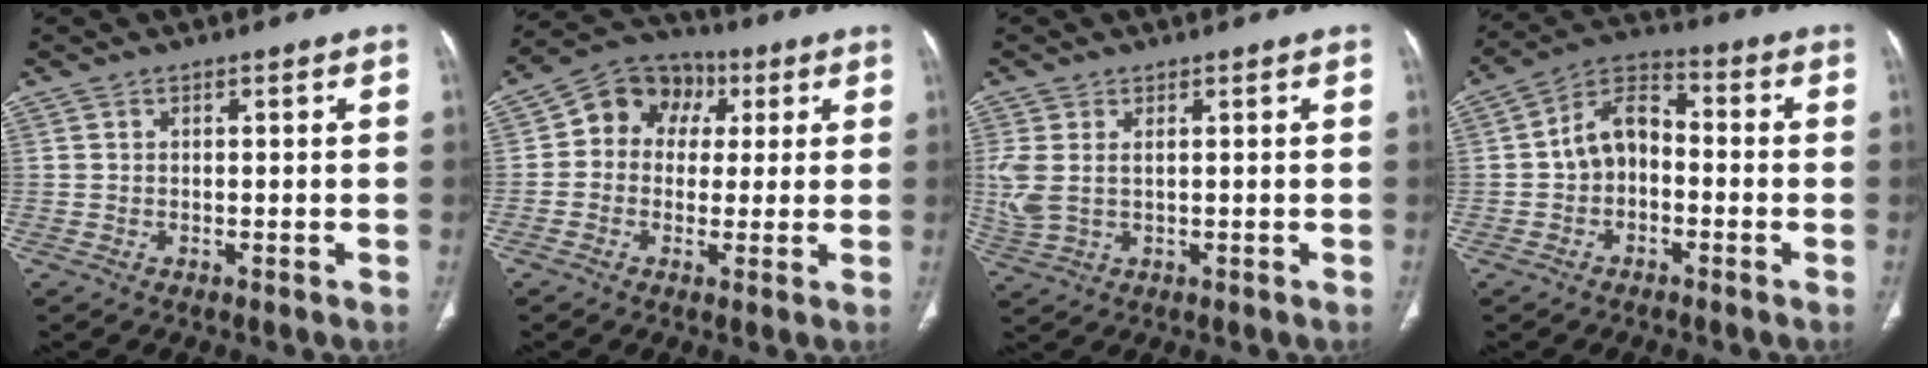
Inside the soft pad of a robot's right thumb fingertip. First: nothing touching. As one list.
[{"total": 10.4, "force": [1.9, 8.9, 5.1], "torque": [-0.048, 0.021, 0.017]}, {"total": 5.6, "force": [0.9, 3.2, 4.6], "torque": [-0.127, 0.006, 0.031]}, {"total": 8.7, "force": [-1.1, 6.3, 5.9], "torque": [-0.083, 0.033, -0.036]}]